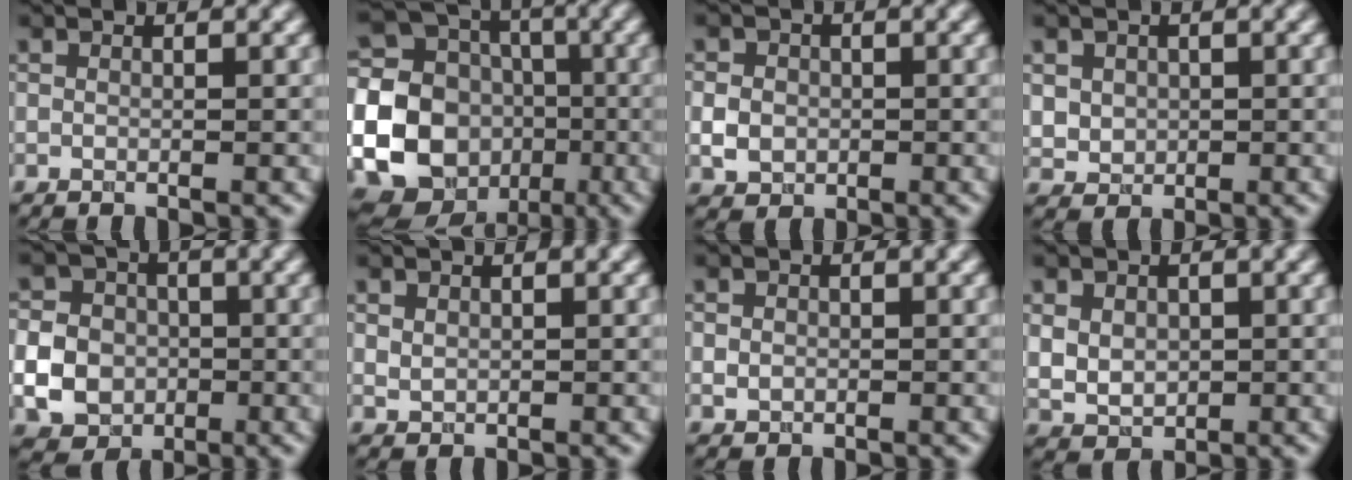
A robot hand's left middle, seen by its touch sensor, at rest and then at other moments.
{"total": 24.5, "force": [-4.5, 22.9, 7.6], "torque": [-0.190, -0.028, -0.126]}
{"total": 2.5, "force": [-0.3, 2.2, 1.1], "torque": [-0.021, -0.003, -0.007]}
{"total": 2.6, "force": [0.7, 2.3, 0.9], "torque": [-0.029, 0.000, 0.026]}
{"total": 6.1, "force": [-1.2, 5.4, 2.6], "torque": [-0.040, -0.003, -0.044]}
{"total": 1.0, "force": [0.4, 0.8, 0.4], "torque": [-0.008, -0.002, 0.011]}
{"total": 1.2, "force": [0.0, 1.1, 0.4], "torque": [-0.002, -0.003, 0.000]}
{"total": 3.8, "force": [0.4, 3.1, 2.2], "torque": [-0.045, -0.004, 0.017]}